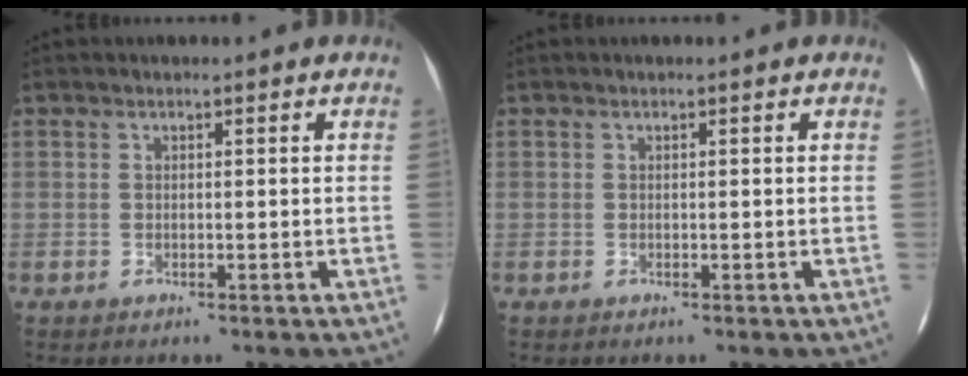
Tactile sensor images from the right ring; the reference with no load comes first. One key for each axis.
{"total": 0.0}